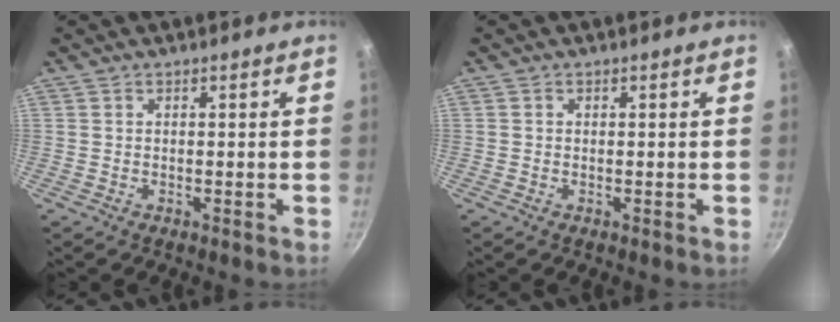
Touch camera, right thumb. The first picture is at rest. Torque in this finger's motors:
{"motor_torque": [-0.44, -0.08, -0.10, 0.00, 0.05]}